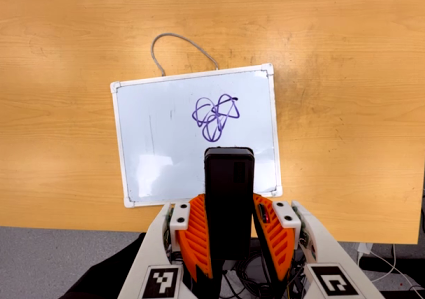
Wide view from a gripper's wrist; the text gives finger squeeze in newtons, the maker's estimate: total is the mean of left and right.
{"total": 3.6, "left": 2.2, "right": 5.1}